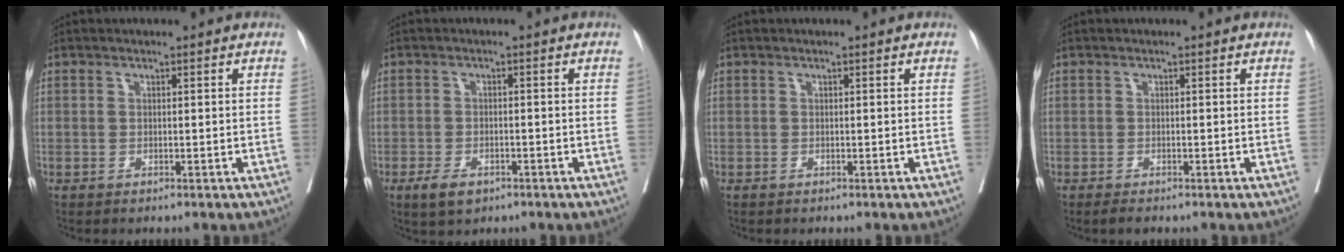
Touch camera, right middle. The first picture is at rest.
{"total": 3.6, "force": [-2.1, 1.9, 2.2], "torque": [-0.045, -0.004, -0.029]}
{"total": 0.0}
{"total": 1.1, "force": [-0.9, 0.3, 0.5], "torque": [-0.019, -0.005, -0.013]}